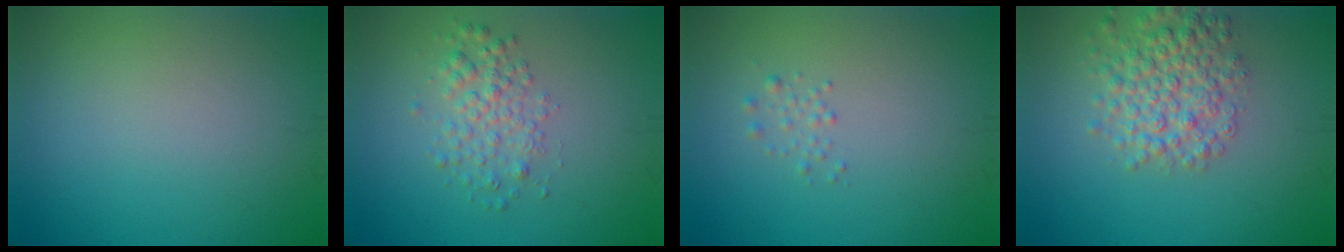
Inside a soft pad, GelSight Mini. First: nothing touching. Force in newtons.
{"total": 2.6, "press": 2.6, "slide": 0.1}
{"total": 0.8, "press": 0.8, "slide": 0.0}
{"total": 4.8, "press": 4.8, "slide": 0.2}